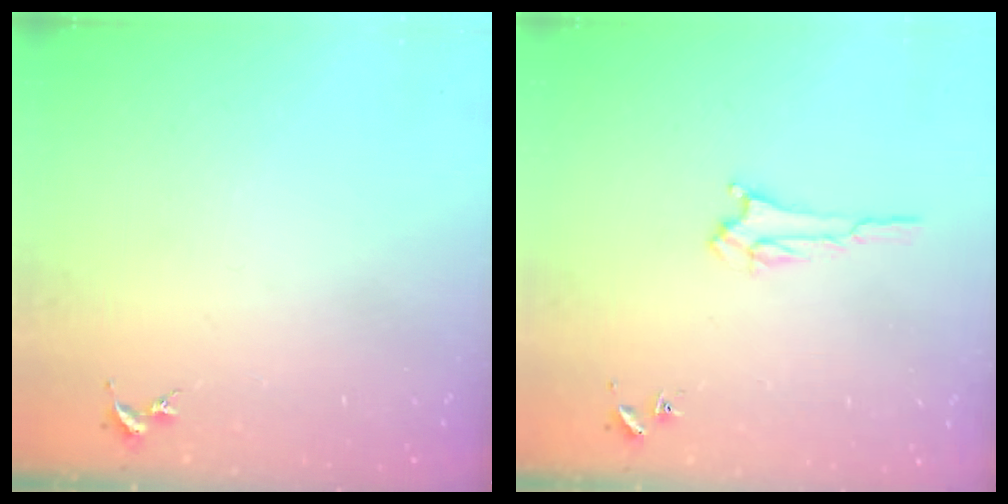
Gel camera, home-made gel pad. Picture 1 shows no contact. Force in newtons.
{"total": 2.6, "press": 2.6, "slide": 0.4}